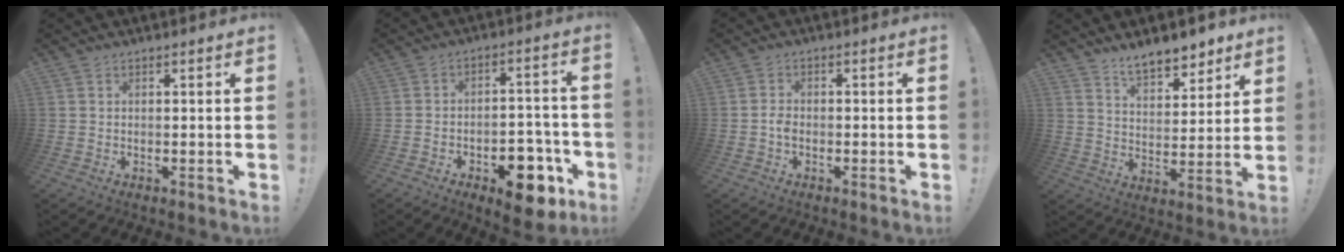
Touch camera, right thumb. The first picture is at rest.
{"total": 13.1, "force": [-7.4, 6.9, 8.3], "torque": [-0.072, 0.064, -0.111]}
{"total": 2.6, "force": [-1.2, 1.3, 1.9], "torque": [-0.033, 0.008, -0.020]}
{"total": 10.2, "force": [8.3, 4.1, 4.1], "torque": [-0.054, -0.057, 0.154]}